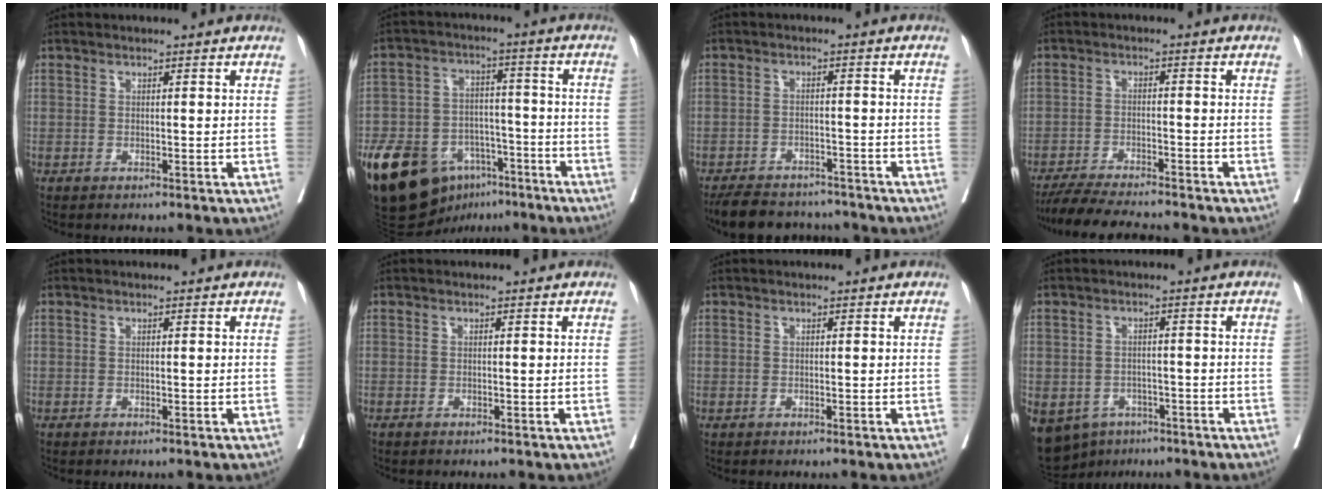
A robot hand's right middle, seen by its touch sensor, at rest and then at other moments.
{"total": 16.8, "force": [-10.2, 10.0, 9.0], "torque": [-0.159, 0.021, -0.165]}
{"total": 10.8, "force": [-9.8, 3.5, 3.1], "torque": [-0.050, 0.005, -0.135]}
{"total": 9.4, "force": [-8.6, 0.4, 3.7], "torque": [-0.055, -0.015, -0.140]}
{"total": 0.0}
{"total": 0.0}
{"total": 0.0}
{"total": 14.7, "force": [-8.0, 11.1, 5.4], "torque": [-0.159, -0.004, -0.103]}